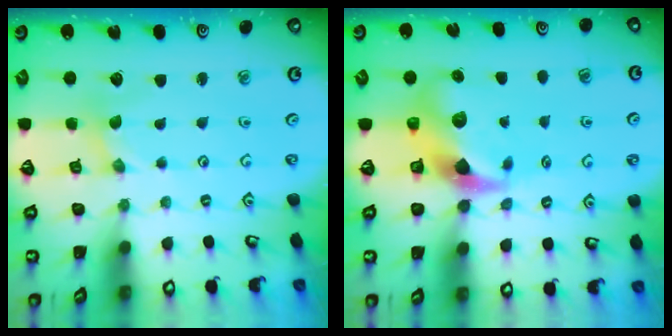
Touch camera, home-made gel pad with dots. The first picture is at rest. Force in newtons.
{"total": 11.0, "press": 10.9, "slide": 1.6}